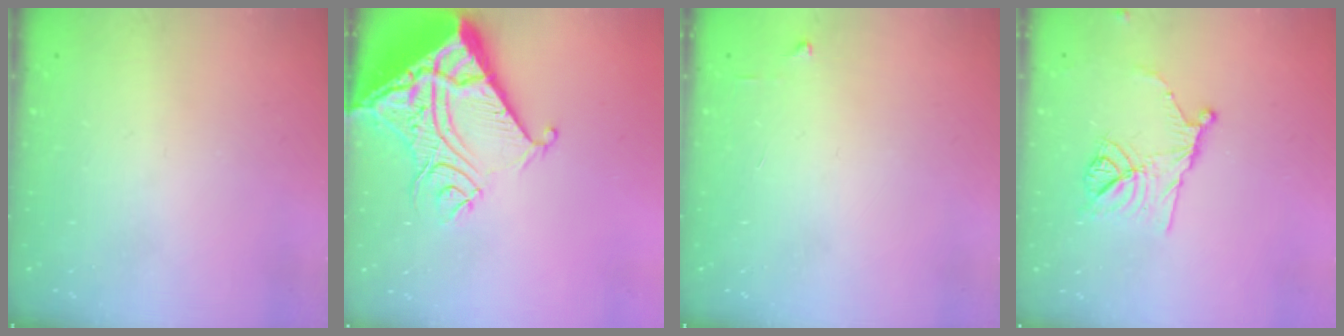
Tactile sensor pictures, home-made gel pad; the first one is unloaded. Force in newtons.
{"total": 19.5, "press": 19.4, "slide": 2.7}
{"total": 3.7, "press": 3.6, "slide": 0.4}
{"total": 11.2, "press": 10.9, "slide": 2.3}